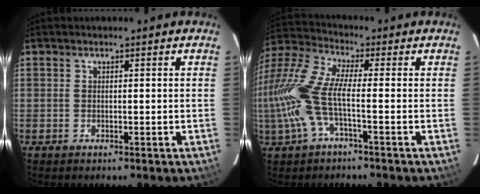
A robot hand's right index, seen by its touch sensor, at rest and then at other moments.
{"total": 13.8, "force": [-2.6, 4.1, 12.9], "torque": [-0.272, -0.002, -0.056]}